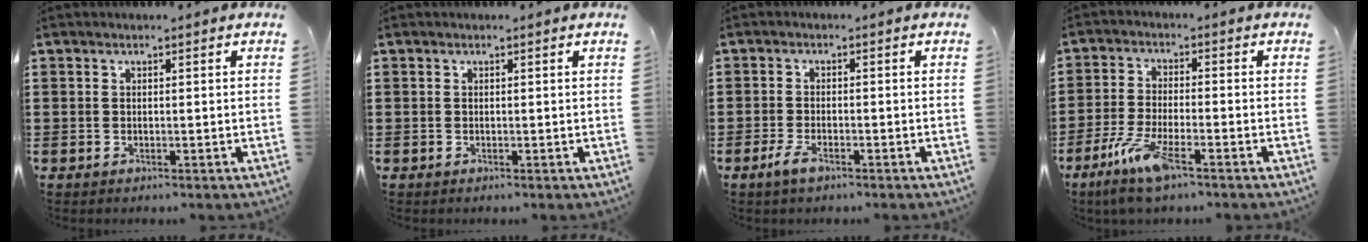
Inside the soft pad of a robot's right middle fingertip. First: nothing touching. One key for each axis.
{"total": 0.0}
{"total": 2.8, "fx": -1.6, "fy": 0.9, "fz": 2.1, "tx": -0.050, "ty": -0.005, "tz": -0.033}
{"total": 7.7, "fx": -4.6, "fy": 1.5, "fz": 6.0, "tx": -0.133, "ty": -0.015, "tz": -0.086}